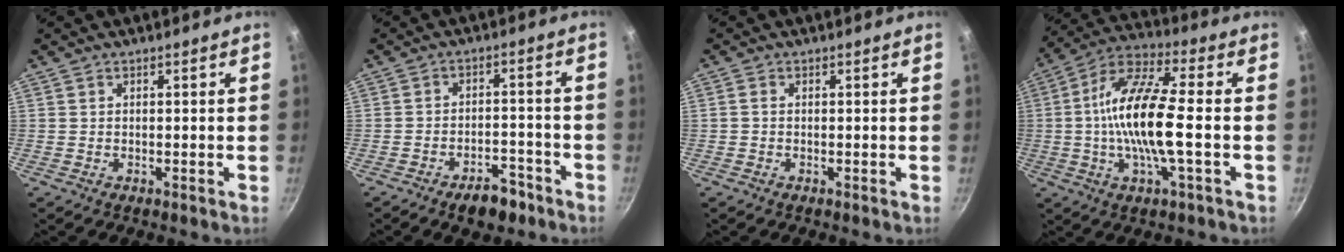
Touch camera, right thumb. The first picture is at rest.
{"total": 7.1, "force": [-4.8, 3.5, 3.9], "torque": [-0.038, 0.040, -0.063]}
{"total": 0.9, "force": [-0.1, 0.7, 0.6], "torque": [-0.011, 0.004, -0.003]}
{"total": 15.9, "force": [-1.3, 4.2, 15.3], "torque": [-0.295, 0.028, -0.041]}